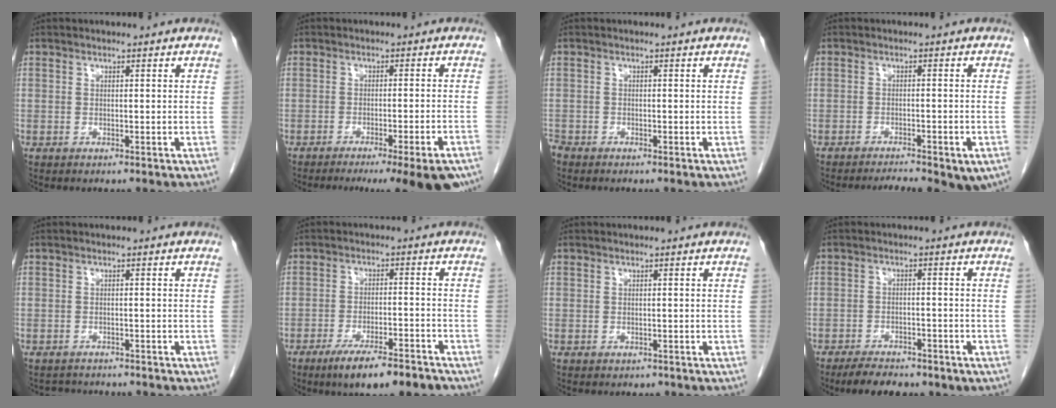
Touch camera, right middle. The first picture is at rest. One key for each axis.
{"total": 13.8, "fx": -11.0, "fy": 0.4, "fz": 8.4, "tx": -0.063, "ty": -0.018, "tz": -0.144}
{"total": 1.4, "fx": -1.3, "fy": 0.6, "fz": 0.2, "tx": -0.006, "ty": -0.001, "tz": -0.024}
{"total": 10.9, "fx": -8.2, "fy": 2.7, "fz": 6.7, "tx": -0.091, "ty": -0.004, "tz": -0.105}
{"total": 2.8, "fx": -2.7, "fy": 0.8, "fz": 0.0, "tx": 0.000, "ty": -0.006, "tz": -0.039}
{"total": 9.6, "fx": -7.2, "fy": 1.5, "fz": 6.3, "tx": -0.090, "ty": -0.014, "tz": -0.114}
{"total": 0.7, "fx": -0.5, "fy": 0.4, "fz": 0.1, "tx": -0.007, "ty": 0.002, "tz": -0.004}
{"total": 7.5, "fx": -5.7, "fy": 2.9, "fz": 3.9, "tx": -0.059, "ty": -0.003, "tz": -0.080}